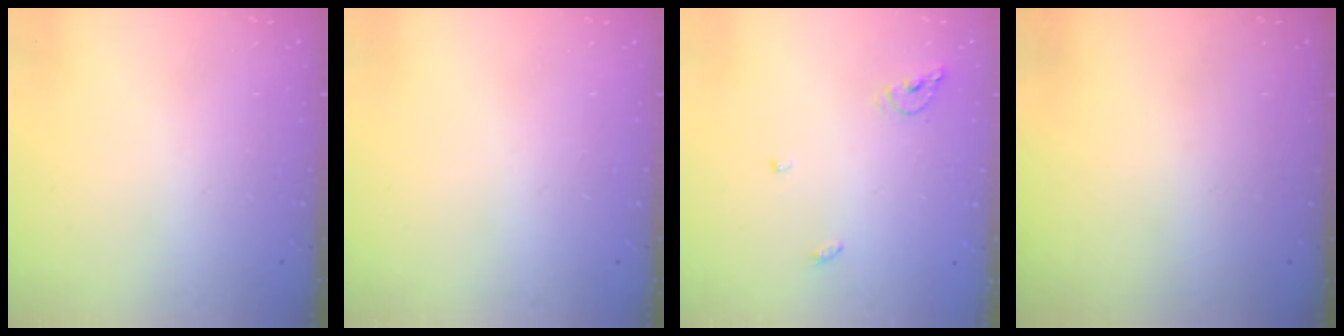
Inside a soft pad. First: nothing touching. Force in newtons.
{"total": 0.0}
{"total": 6.2, "press": 6.2, "slide": 0.4}
{"total": 0.0}